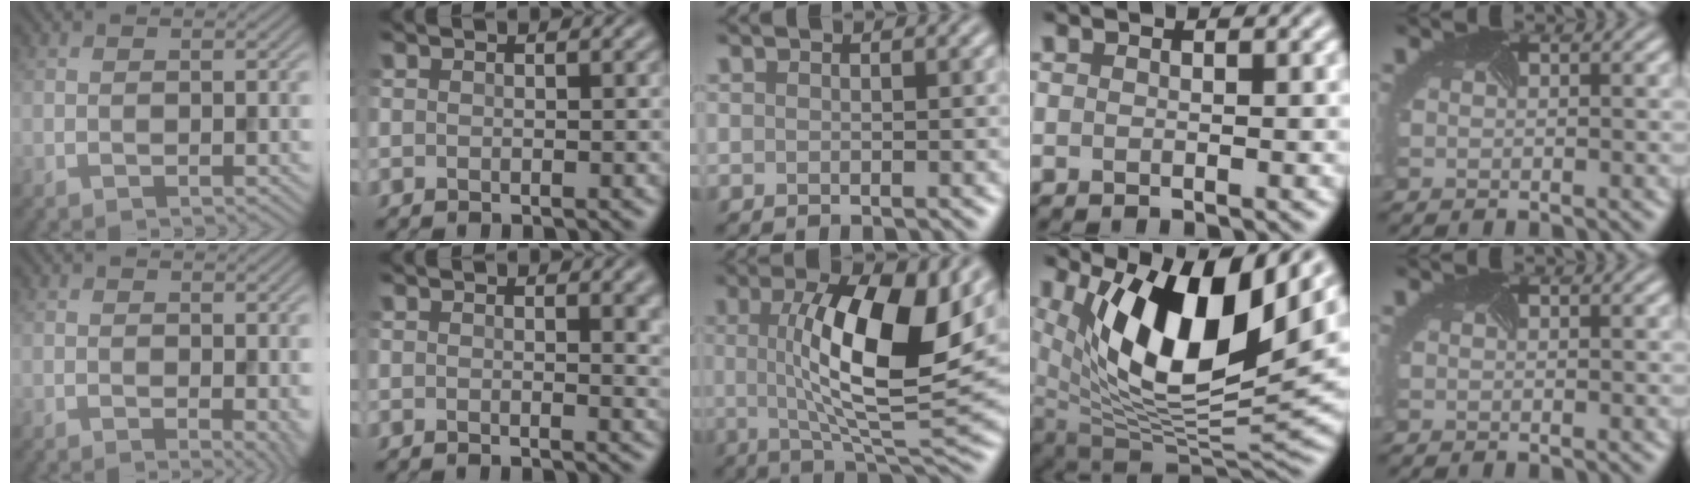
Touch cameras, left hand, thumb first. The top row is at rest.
{"thumb": {"total": 2.4, "force": [-0.1, 0.8, 2.3], "torque": [-0.026, -0.006, 0.000]}, "index": {"total": 2.4, "force": [0.8, 0.8, 2.2], "torque": [-0.016, -0.001, 0.011]}, "middle": {"total": 11.7, "force": [1.8, 3.6, 11.0], "torque": [-0.172, -0.002, 0.032]}, "ring": {"total": 13.6, "force": [5.3, 5.7, 11.1], "torque": [-0.193, -0.013, 0.097]}}